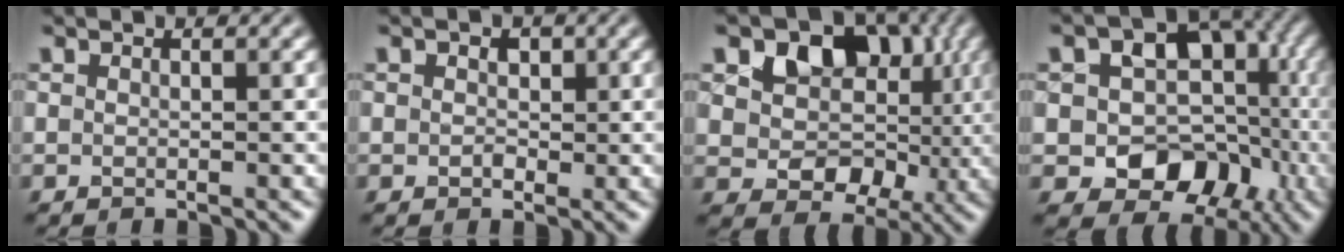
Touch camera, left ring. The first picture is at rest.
{"total": 1.4, "force": [0.2, 1.1, 0.8], "torque": [-0.009, -0.002, -0.001]}
{"total": 9.1, "force": [2.0, 7.3, 5.1], "torque": [-0.067, -0.001, 0.021]}
{"total": 9.6, "force": [-0.4, 7.8, 5.7], "torque": [-0.074, -0.023, -0.015]}